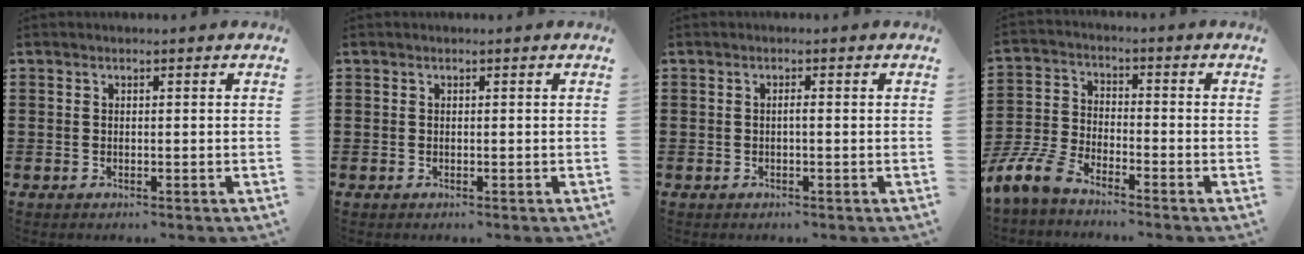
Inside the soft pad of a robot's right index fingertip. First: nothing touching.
{"total": 0.0}
{"total": 0.7, "force": [-0.2, 0.1, 0.7], "torque": [-0.013, -0.004, -0.003]}
{"total": 6.6, "force": [-5.7, 1.3, 3.1], "torque": [-0.097, -0.010, -0.119]}